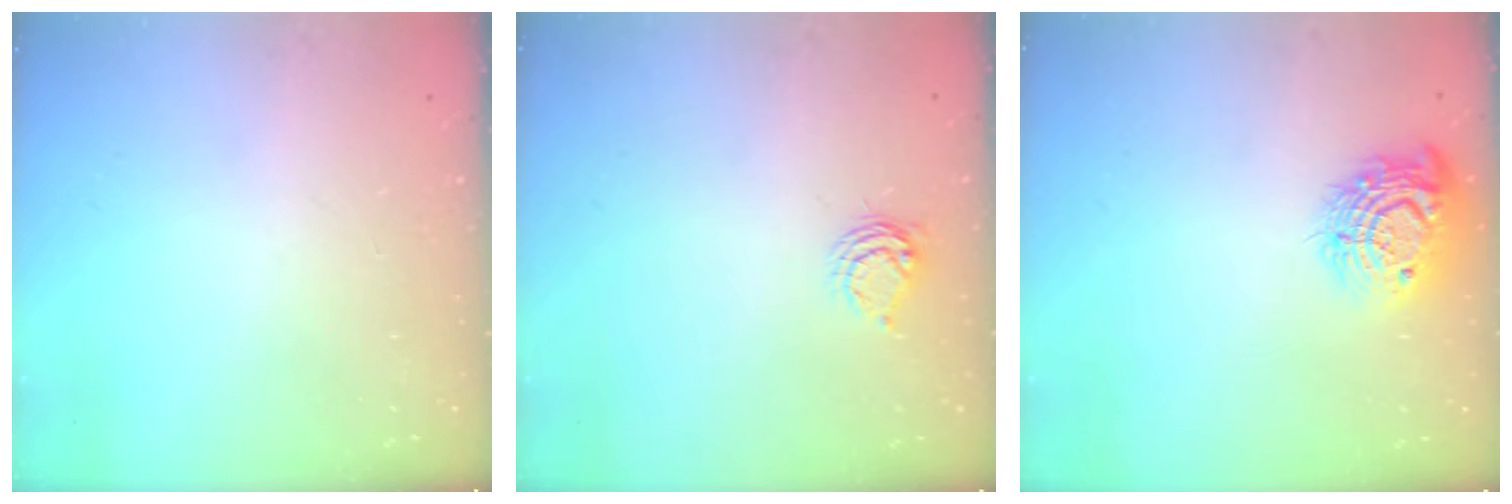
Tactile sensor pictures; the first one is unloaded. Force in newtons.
{"total": 5.6, "press": 5.6, "slide": 0.5}
{"total": 14.5, "press": 14.5, "slide": 0.7}